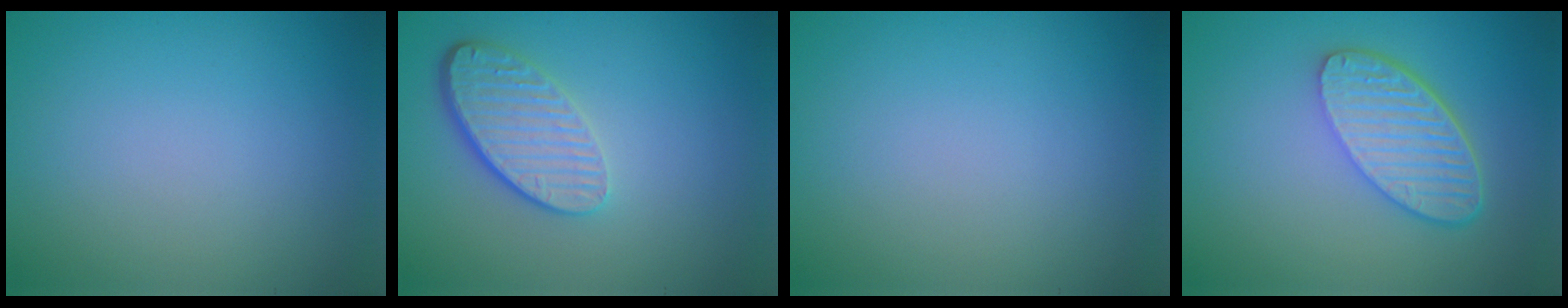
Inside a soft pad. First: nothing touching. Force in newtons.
{"total": 4.6, "press": 3.4, "slide": 3.1}
{"total": 0.0}
{"total": 5.6, "press": 4.2, "slide": 3.8}